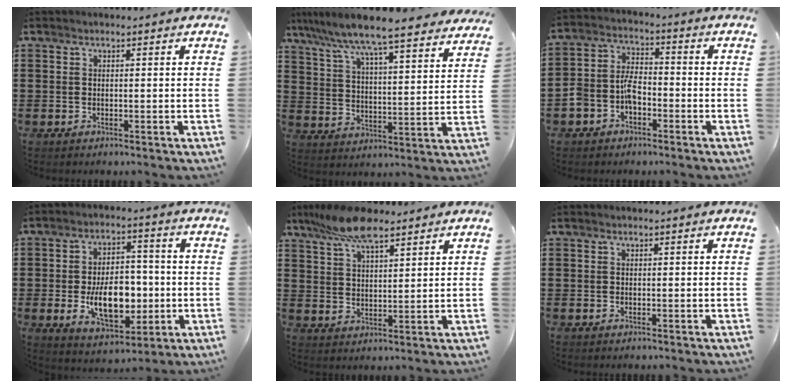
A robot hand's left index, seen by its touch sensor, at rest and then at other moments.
{"total": 7.9, "force": [7.2, 0.0, 3.3], "torque": [-0.096, -0.047, 0.119]}
{"total": 5.2, "force": [-2.7, 3.3, 2.9], "torque": [-0.074, 0.010, -0.057]}
{"total": 10.6, "force": [-1.8, 6.5, 8.2], "torque": [-0.138, 0.003, -0.032]}
{"total": 8.6, "force": [6.4, 2.4, 5.3], "torque": [-0.117, -0.002, 0.118]}
{"total": 0.0}